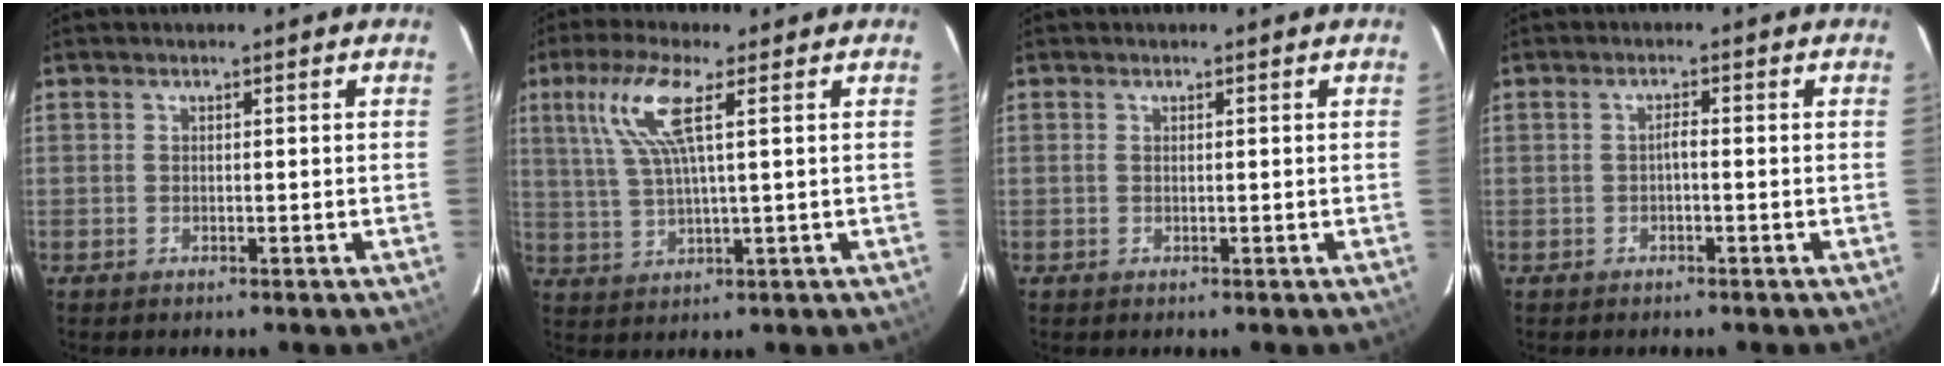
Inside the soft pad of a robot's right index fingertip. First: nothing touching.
{"total": 8.9, "force": [3.6, 1.2, 8.1], "torque": [-0.169, 0.007, 0.078]}
{"total": 0.0}
{"total": 1.0, "force": [-0.5, 0.2, 0.9], "torque": [-0.018, 0.006, -0.009]}